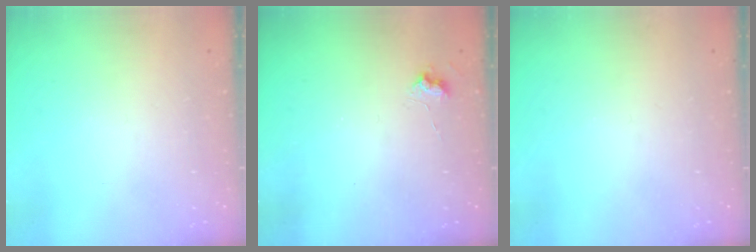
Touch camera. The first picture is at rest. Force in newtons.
{"total": 4.1, "press": 4.0, "slide": 0.6}
{"total": 0.0}